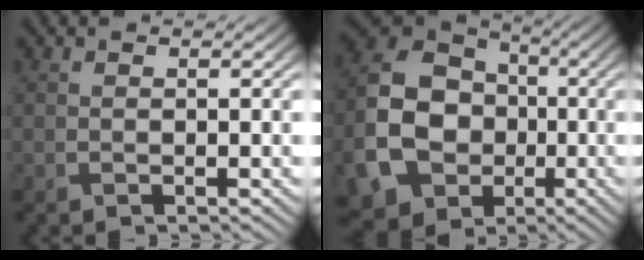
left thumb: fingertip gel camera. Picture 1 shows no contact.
{"total": 16.6, "force": [-4.2, 13.7, 8.4], "torque": [-0.215, -0.050, -0.082]}